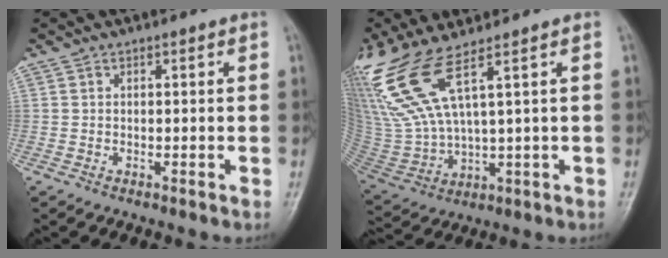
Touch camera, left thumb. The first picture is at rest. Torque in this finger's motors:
{"motor_torque": [0.83, 0.28, 2.01, -0.76, 0.43]}